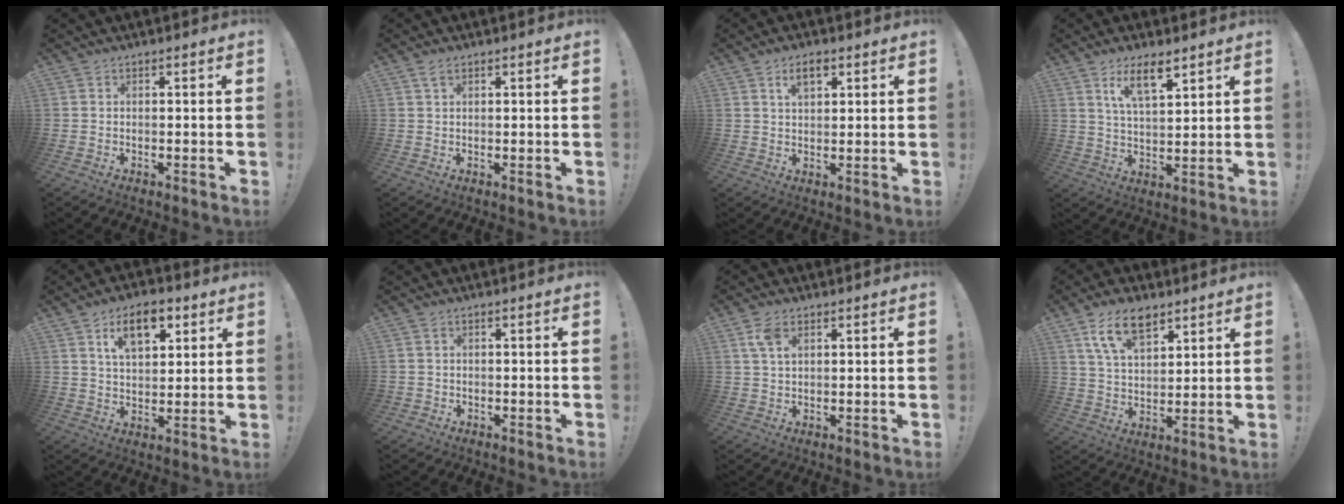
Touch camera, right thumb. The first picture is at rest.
{"total": 2.3, "force": [1.5, 1.1, 1.5], "torque": [-0.027, 0.000, 0.026]}
{"total": 4.7, "force": [2.3, 2.4, 3.4], "torque": [-0.048, -0.003, 0.037]}
{"total": 9.1, "force": [5.9, 2.7, 6.5], "torque": [-0.113, -0.024, 0.102]}
{"total": 11.0, "force": [5.7, 5.8, 7.4], "torque": [-0.115, -0.008, 0.101]}
{"total": 1.4, "force": [-0.3, 1.3, 0.4], "torque": [-0.013, 0.005, -0.005]}
{"total": 4.8, "force": [2.1, 2.5, 3.5], "torque": [-0.071, 0.002, 0.041]}
{"total": 12.1, "force": [7.5, 6.2, 7.1], "torque": [-0.121, -0.024, 0.141]}